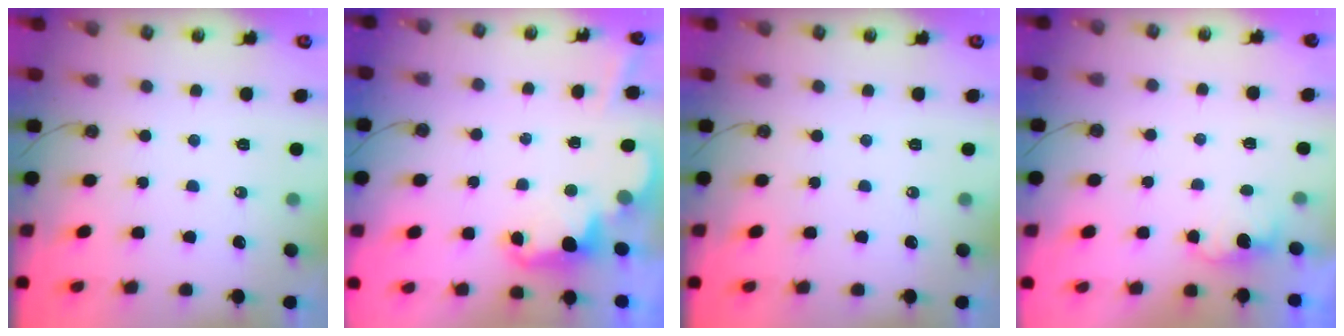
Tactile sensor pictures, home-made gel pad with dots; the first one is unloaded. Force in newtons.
{"total": 2.5, "press": 2.5, "slide": 0.6}
{"total": 0.0}
{"total": 2.2, "press": 2.0, "slide": 0.9}